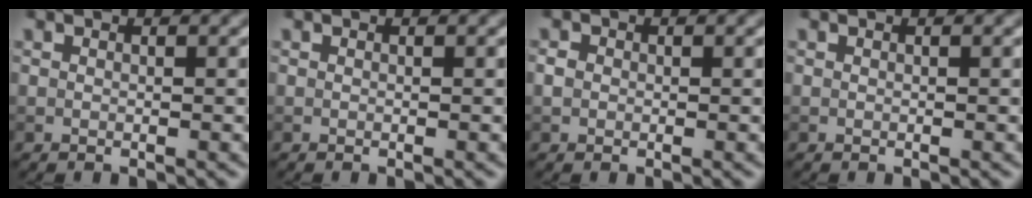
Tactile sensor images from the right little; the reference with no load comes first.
{"total": 0.0}
{"total": 0.9, "force": [0.0, 0.9, 0.4], "torque": [-0.005, -0.001, -0.004]}
{"total": 0.0}